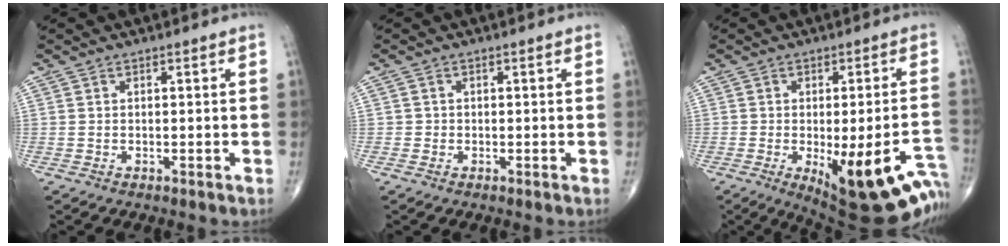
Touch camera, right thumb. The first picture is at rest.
{"total": 0.8, "force": [-0.2, 0.7, -0.1], "torque": [0.004, 0.005, -0.006]}
{"total": 22.3, "force": [-9.2, 7.7, 18.9], "torque": [-0.178, 0.015, -0.105]}